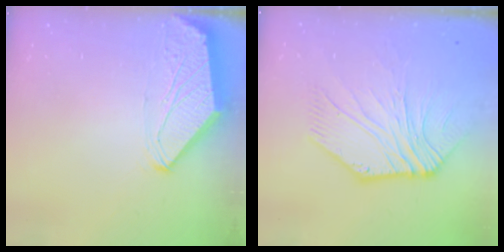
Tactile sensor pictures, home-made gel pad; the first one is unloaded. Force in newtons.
{"total": 7.6, "press": 7.6, "slide": 1.1}